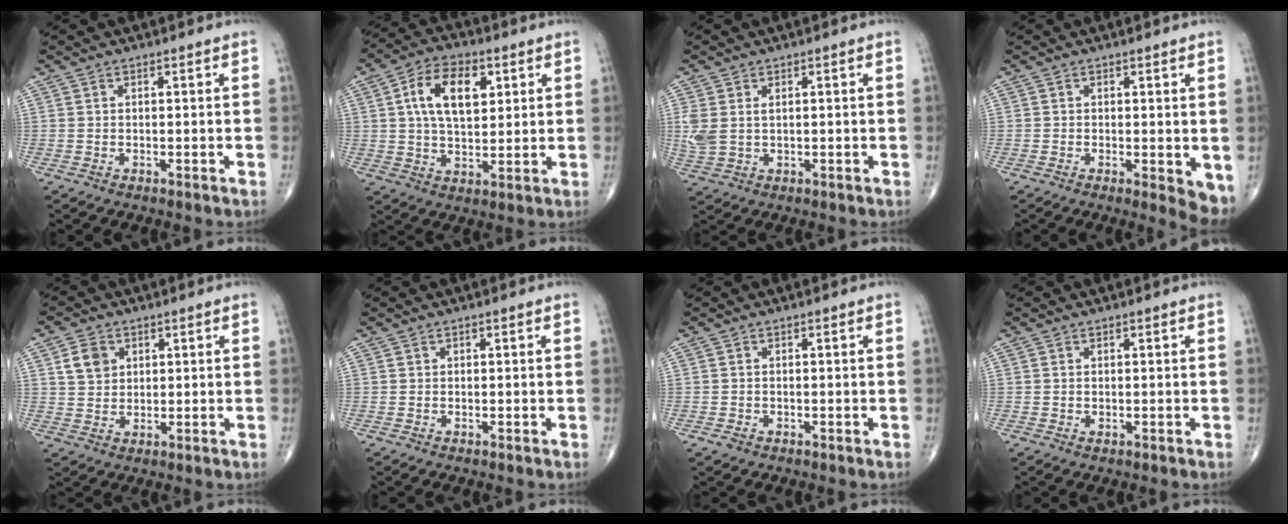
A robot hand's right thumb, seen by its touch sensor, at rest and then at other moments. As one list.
[{"total": 11.8, "force": [3.4, 6.6, 9.2], "torque": [-0.145, -0.002, 0.056]}, {"total": 4.5, "force": [0.8, 2.7, 3.4], "torque": [-0.095, 0.006, 0.023]}, {"total": 4.8, "force": [-0.5, 1.7, 4.5], "torque": [-0.054, -0.012, -0.007]}, {"total": 5.2, "force": [2.0, 4.2, 2.5], "torque": [-0.027, -0.007, 0.036]}, {"total": 0.0}, {"total": 1.1, "force": [-0.6, 0.8, 0.5], "torque": [-0.011, 0.003, -0.009]}, {"total": 0.5, "force": [0.0, 0.3, 0.4], "torque": [-0.011, -0.001, 0.002]}]